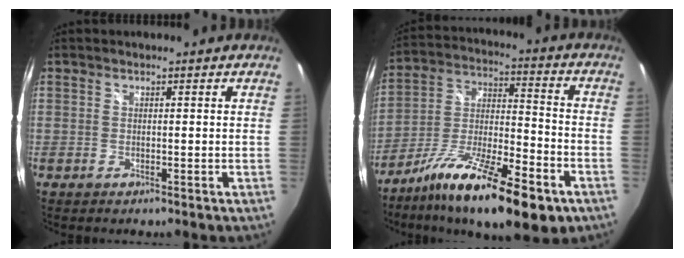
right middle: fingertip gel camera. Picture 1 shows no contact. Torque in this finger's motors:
{"motor_torque": [1.32, -0.82, 0.68, 0.21]}